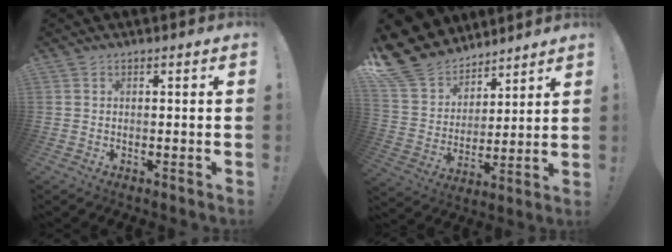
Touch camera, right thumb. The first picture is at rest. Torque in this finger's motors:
{"motor_torque": [-0.17, 0.40, 0.66, 0.73, 0.17]}